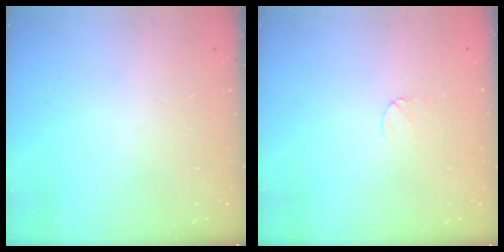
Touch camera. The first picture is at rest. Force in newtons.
{"total": 4.9, "press": 4.8, "slide": 0.4}